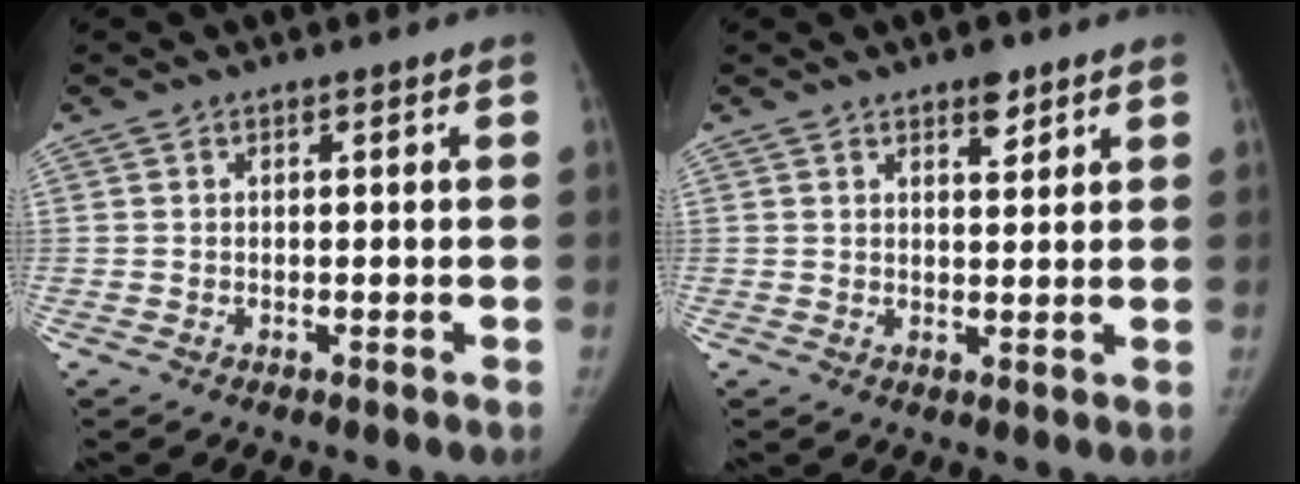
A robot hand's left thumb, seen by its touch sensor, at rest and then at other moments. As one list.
[{"total": 3.4, "force": [2.4, 1.4, 2.0], "torque": [-0.018, -0.014, 0.035]}]